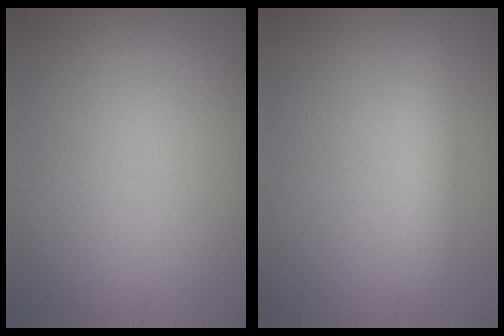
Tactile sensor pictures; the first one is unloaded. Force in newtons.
{"total": 2.6, "press": 2.6, "slide": 0.1}